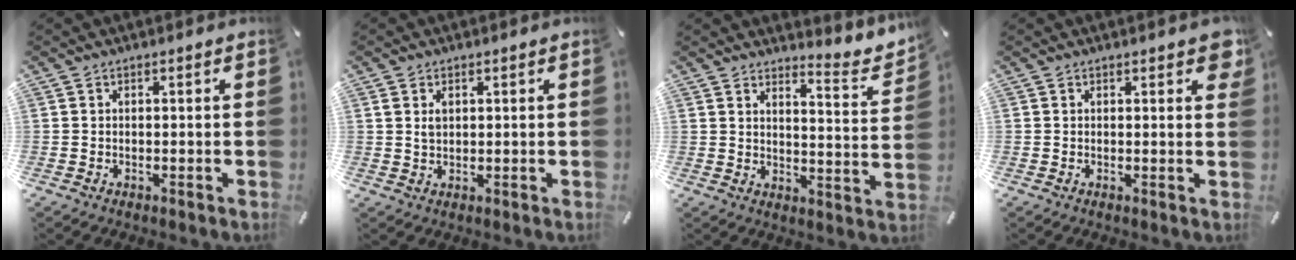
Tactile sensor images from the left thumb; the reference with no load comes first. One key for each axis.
{"total": 2.3, "fx": 0.8, "fy": 1.6, "fz": 1.5, "tx": -0.025, "ty": 0.000, "tz": 0.012}
{"total": 6.8, "fx": 6.0, "fy": 2.3, "fz": 2.2, "tx": -0.025, "ty": -0.060, "tz": 0.099}
{"total": 2.6, "fx": 1.4, "fy": 1.2, "fz": 1.9, "tx": -0.017, "ty": -0.004, "tz": 0.019}